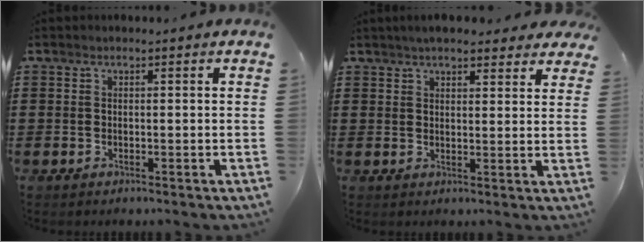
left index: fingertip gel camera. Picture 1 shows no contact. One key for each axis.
{"total": 4.4, "fx": 4.0, "fy": 0.8, "fz": 1.7, "tx": -0.044, "ty": -0.001, "tz": 0.074}